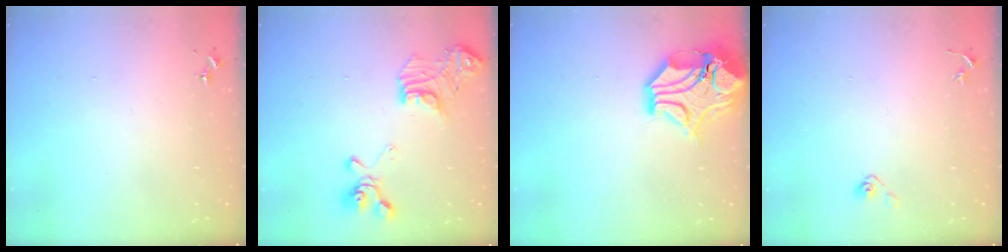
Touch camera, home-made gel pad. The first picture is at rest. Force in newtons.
{"total": 18.7, "press": 18.6, "slide": 1.6}
{"total": 17.9, "press": 17.7, "slide": 2.6}
{"total": 3.9, "press": 3.4, "slide": 1.9}